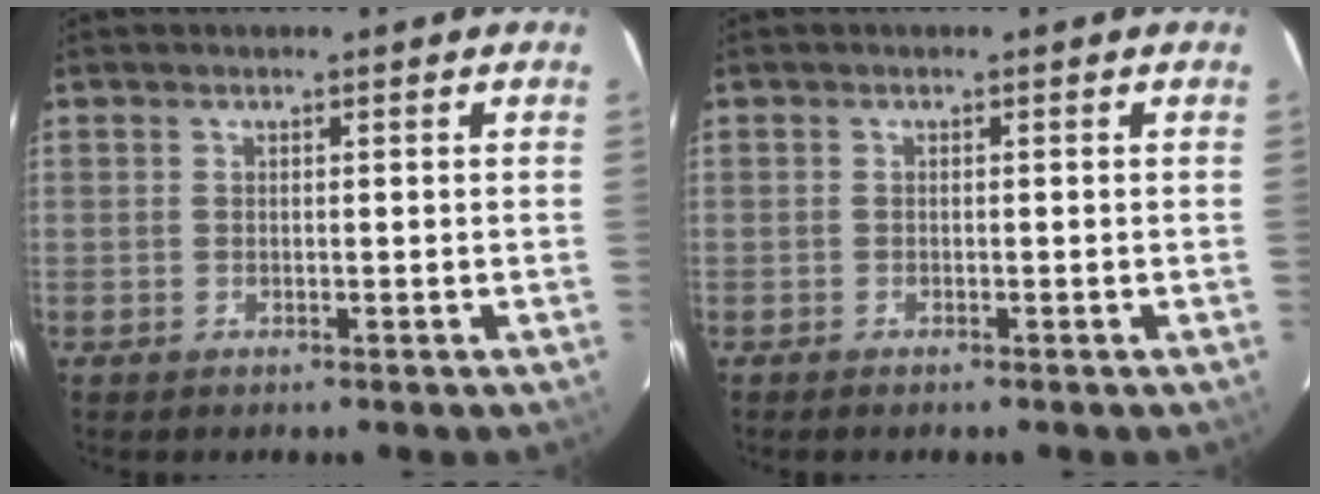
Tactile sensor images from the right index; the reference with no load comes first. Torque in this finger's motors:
{"motor_torque": [-0.03, 0.04, 0.11, 0.01]}